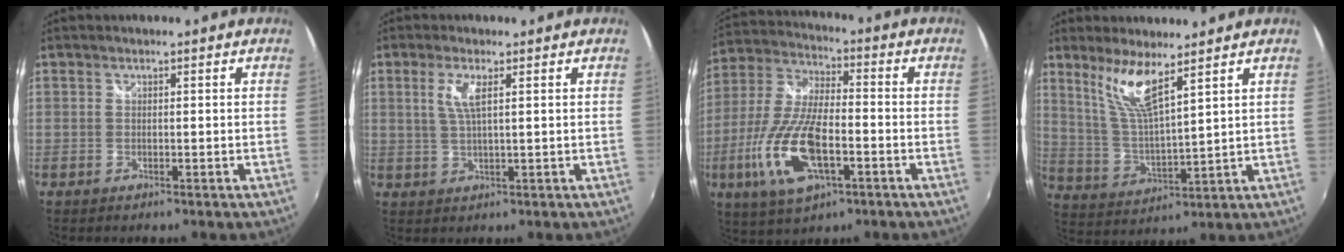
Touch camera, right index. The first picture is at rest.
{"total": 4.0, "force": [1.4, 0.5, 3.7], "torque": [-0.076, -0.002, 0.028]}
{"total": 17.0, "force": [-5.8, 6.6, 14.5], "torque": [-0.316, -0.015, -0.109]}
{"total": 8.9, "force": [6.1, 0.9, 6.4], "torque": [-0.120, -0.005, 0.128]}